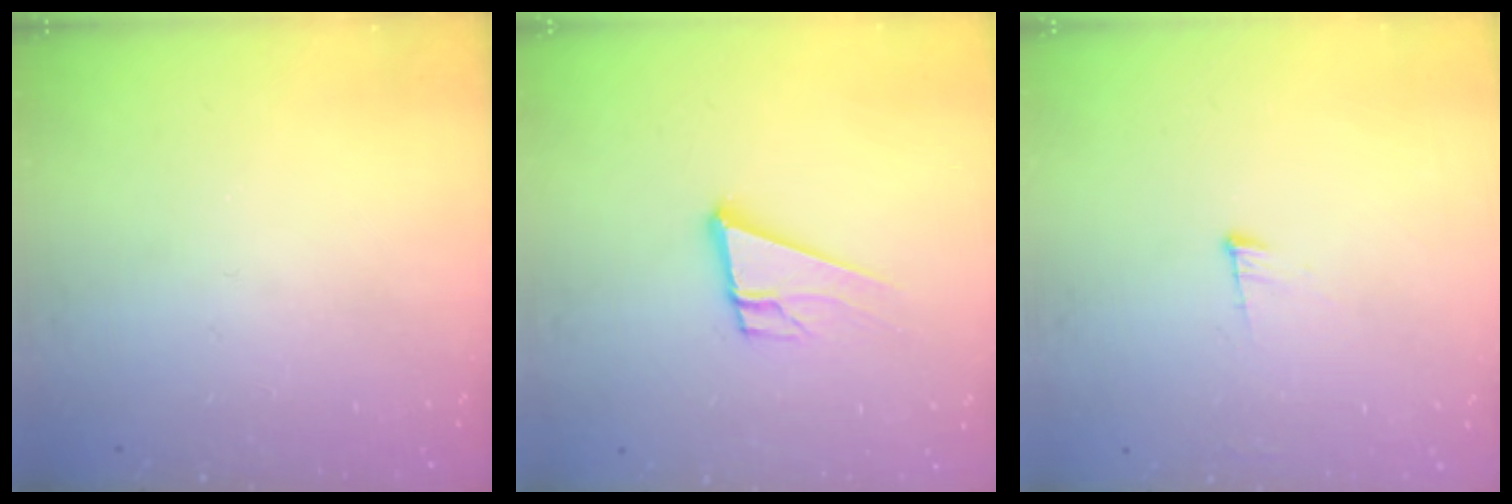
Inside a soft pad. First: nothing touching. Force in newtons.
{"total": 10.6, "press": 10.1, "slide": 3.3}
{"total": 6.5, "press": 6.4, "slide": 1.4}